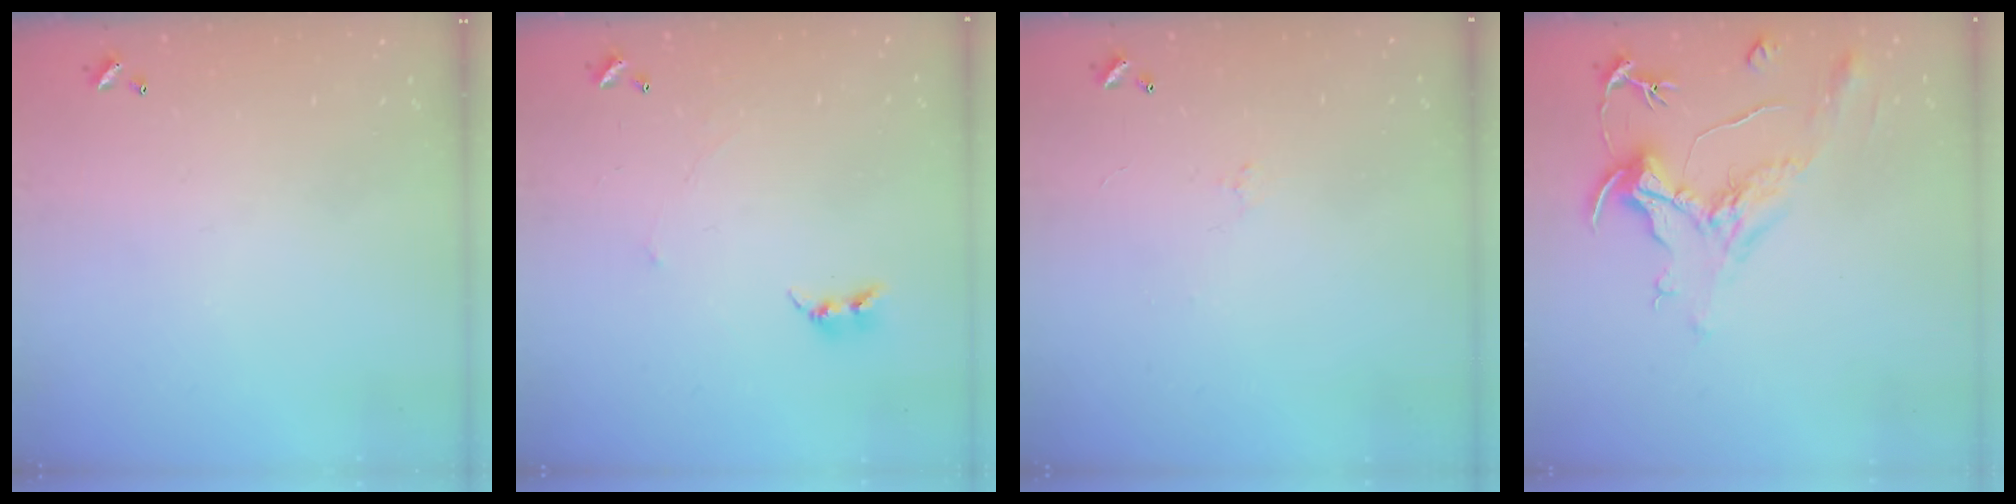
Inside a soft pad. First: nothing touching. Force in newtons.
{"total": 2.7, "press": 2.7, "slide": 0.3}
{"total": 0.5, "press": 0.1, "slide": 0.5}
{"total": 2.1, "press": 1.6, "slide": 1.4}